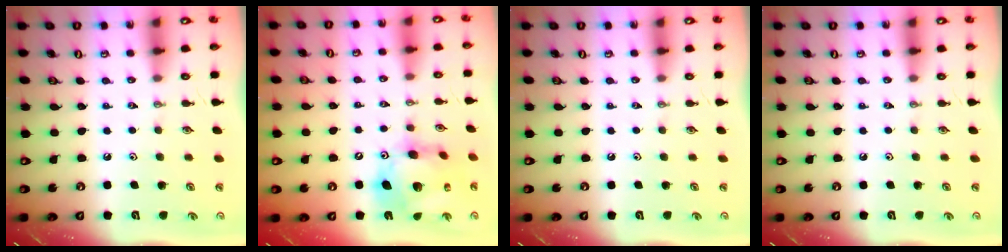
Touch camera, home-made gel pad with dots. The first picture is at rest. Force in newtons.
{"total": 17.1, "press": 17.0, "slide": 1.8}
{"total": 0.0}
{"total": 0.0}